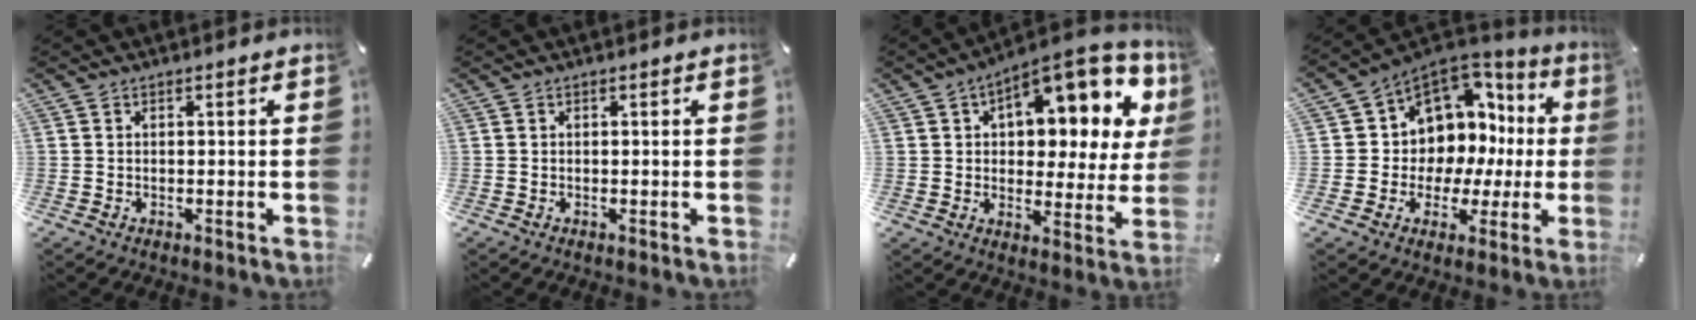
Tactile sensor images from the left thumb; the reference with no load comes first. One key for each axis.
{"total": 0.0}
{"total": 15.2, "fx": 8.2, "fy": 8.0, "fz": 10.0, "tx": -0.130, "ty": -0.060, "tz": 0.138}
{"total": 10.0, "fx": 3.2, "fy": 9.0, "fz": 3.1, "tx": -0.053, "ty": -0.051, "tz": 0.065}